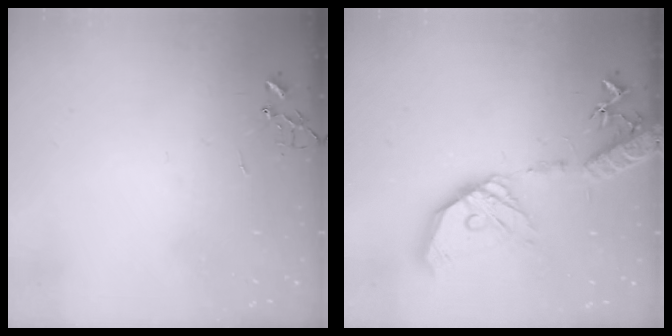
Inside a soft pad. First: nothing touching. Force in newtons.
{"total": 22.7, "press": 22.4, "slide": 3.8}